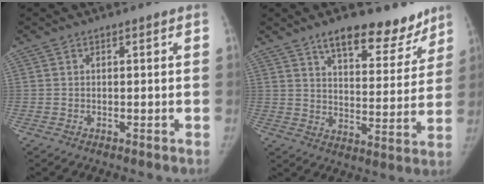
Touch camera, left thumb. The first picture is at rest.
{"total": 15.2, "force": [11.1, 6.6, 8.0], "torque": [-0.055, -0.064, 0.166]}